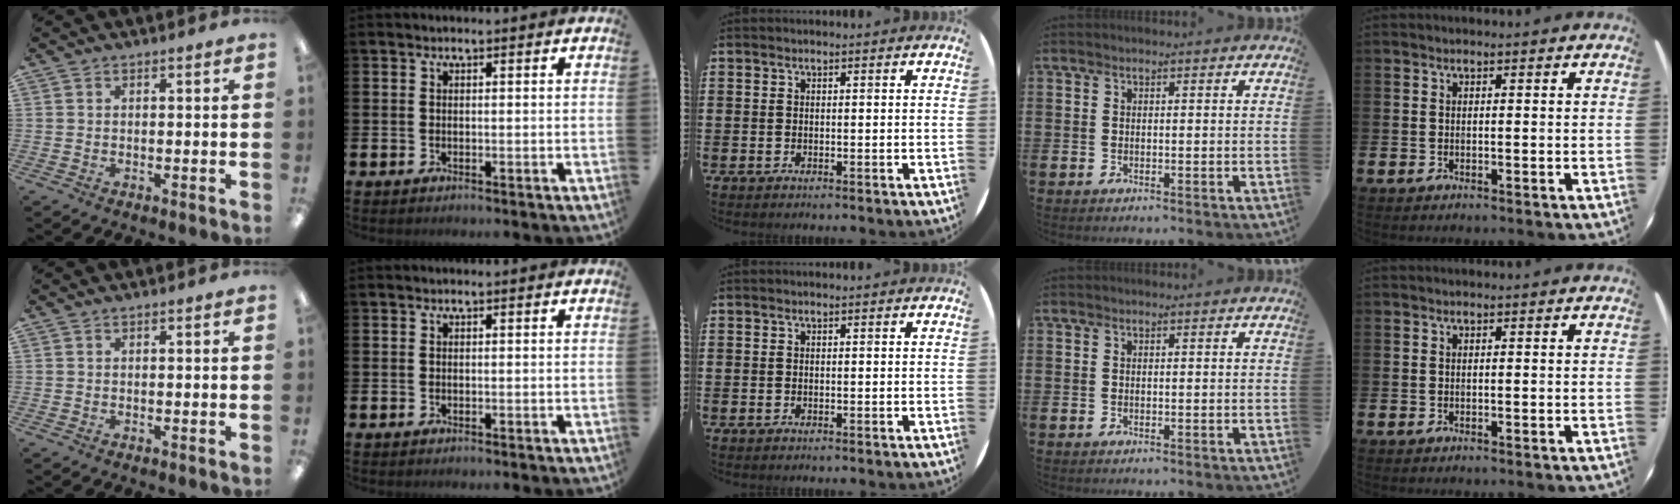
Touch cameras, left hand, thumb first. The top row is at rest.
{}